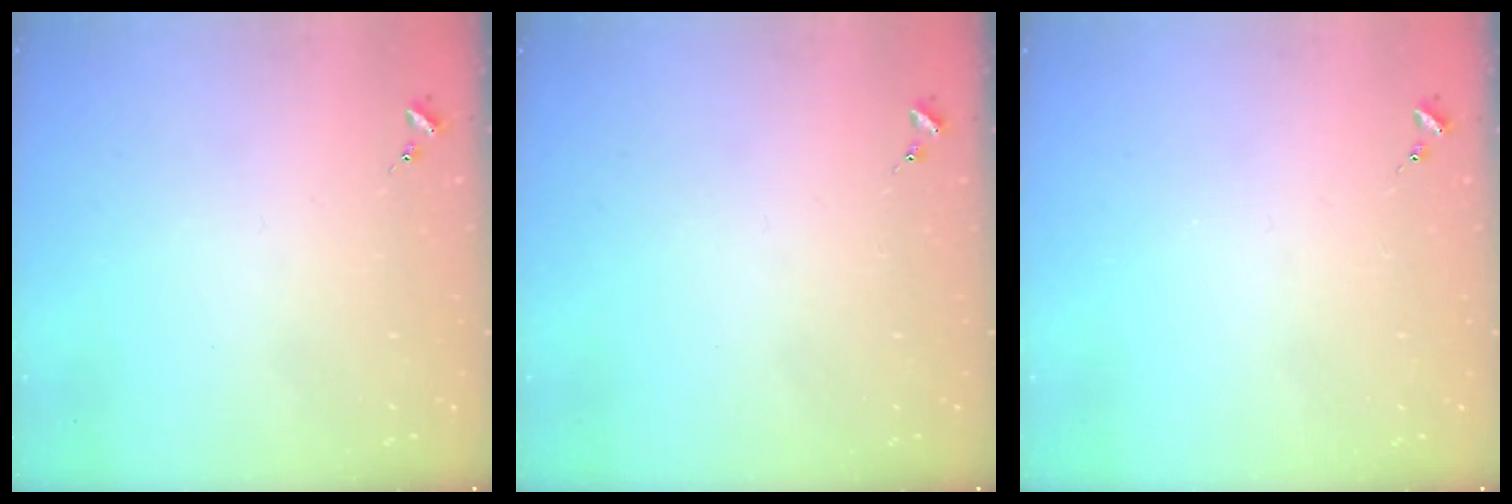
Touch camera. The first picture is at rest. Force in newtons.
{"total": 0.0}
{"total": 0.0}